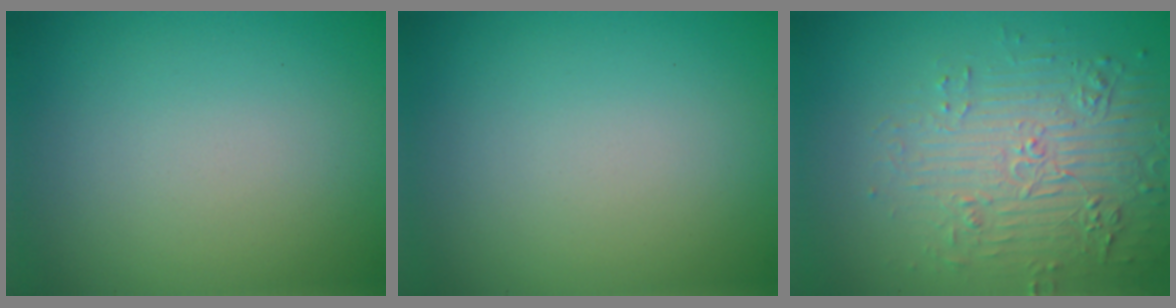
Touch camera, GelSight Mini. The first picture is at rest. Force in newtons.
{"total": 0.0}
{"total": 4.7, "press": 4.2, "slide": 2.3}